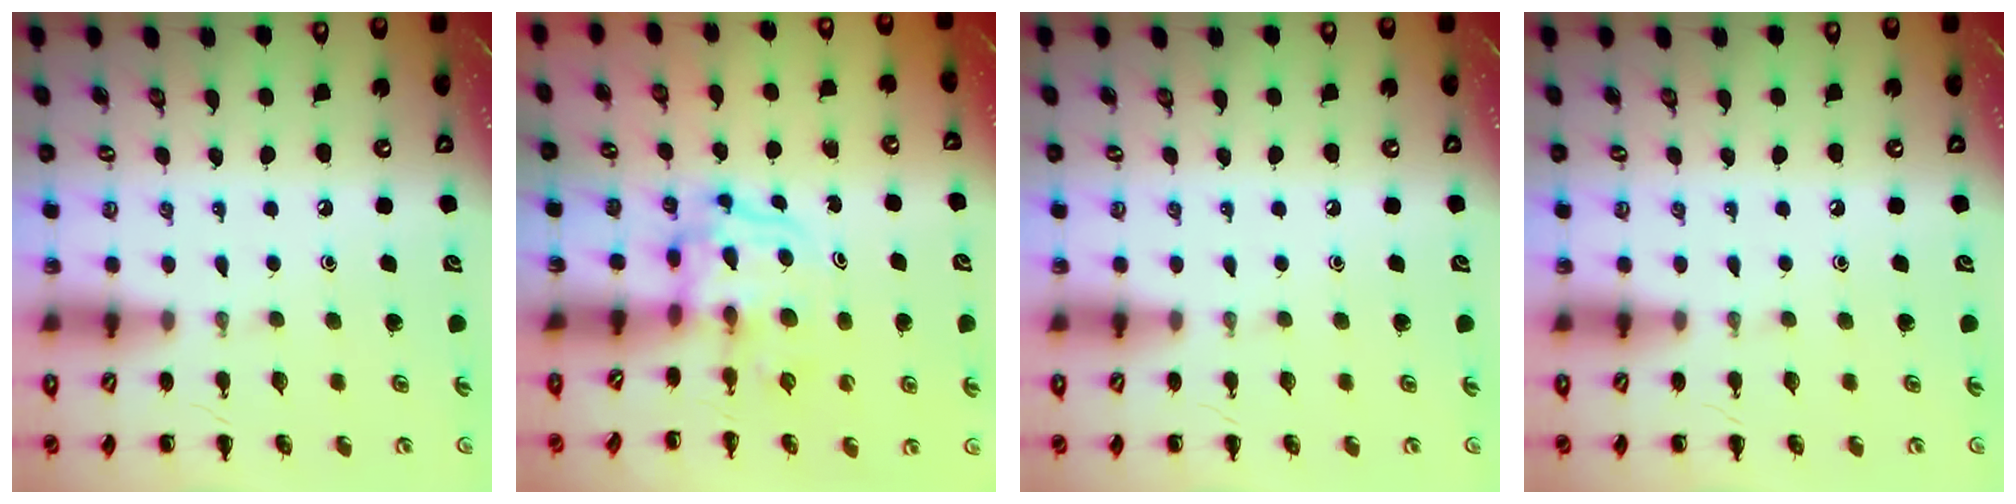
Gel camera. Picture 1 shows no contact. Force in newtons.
{"total": 3.1, "press": 3.1, "slide": 0.4}
{"total": 0.0}
{"total": 0.0}